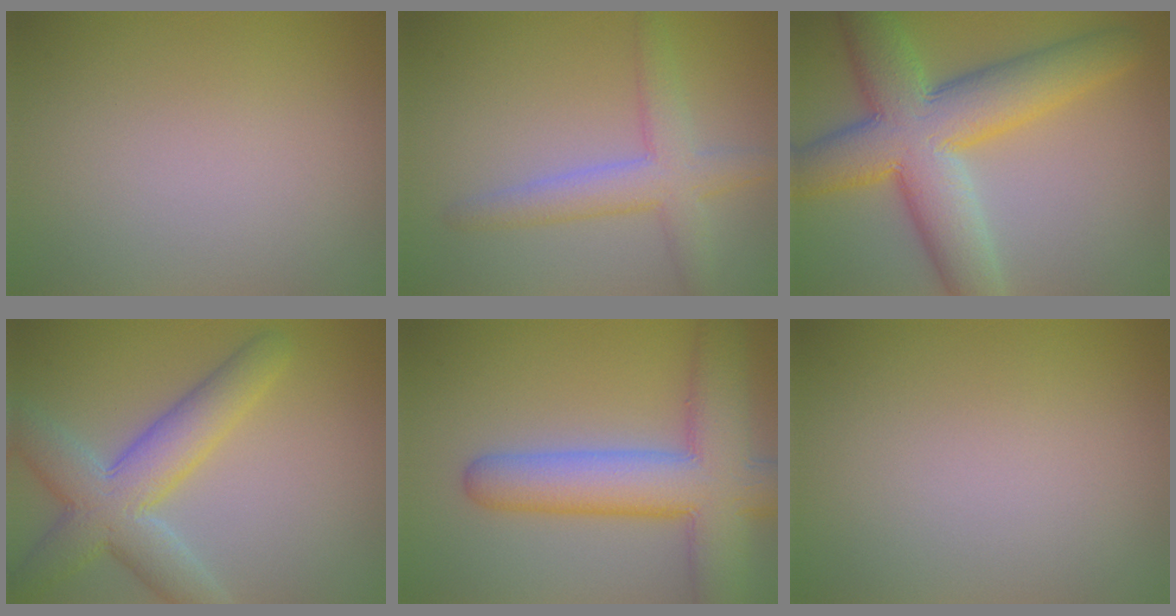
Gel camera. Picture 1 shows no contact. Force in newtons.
{"total": 4.3, "press": 4.3, "slide": 0.2}
{"total": 10.8, "press": 10.8, "slide": 0.4}
{"total": 6.9, "press": 6.9, "slide": 0.4}
{"total": 9.5, "press": 9.5, "slide": 0.8}
{"total": 0.0}